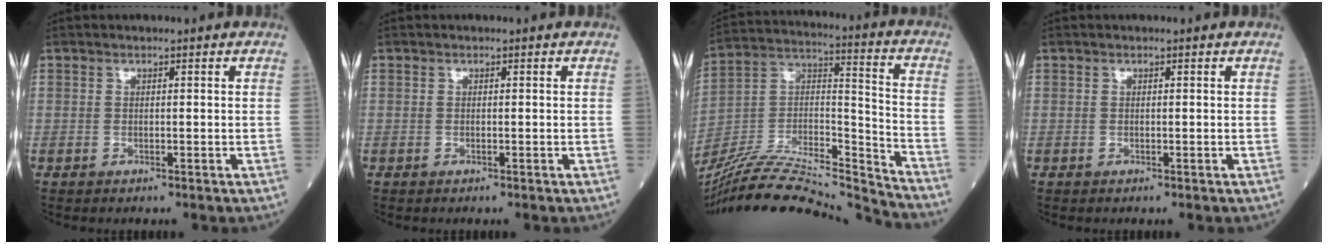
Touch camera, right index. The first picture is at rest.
{"total": 0.0}
{"total": 25.3, "force": [-23.9, 1.4, 8.2], "torque": [-0.160, 0.007, -0.397]}
{"total": 0.0}